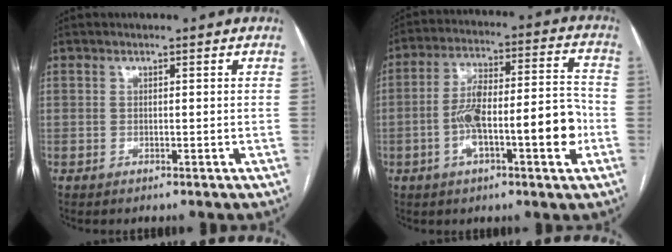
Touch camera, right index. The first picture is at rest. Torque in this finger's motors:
{"motor_torque": [1.74, -0.40, 0.78, 0.21]}